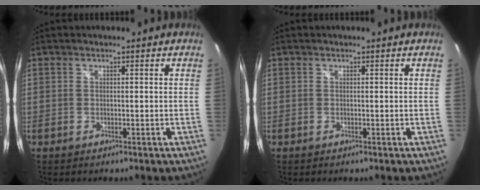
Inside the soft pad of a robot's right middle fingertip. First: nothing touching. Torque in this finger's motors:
{"motor_torque": [0.07, -0.07, 0.00, 0.00]}